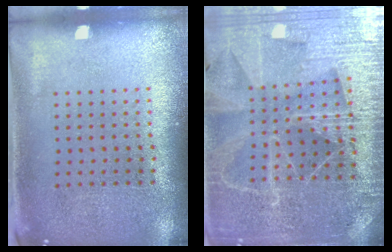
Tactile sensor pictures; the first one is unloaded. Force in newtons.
{"total": 4.8, "press": 4.3, "slide": 2.1}